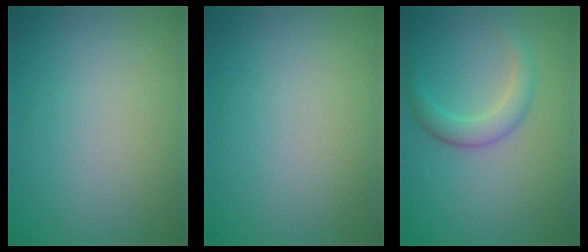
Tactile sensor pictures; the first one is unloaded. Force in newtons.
{"total": 0.0}
{"total": 2.6, "press": 2.6, "slide": 0.1}